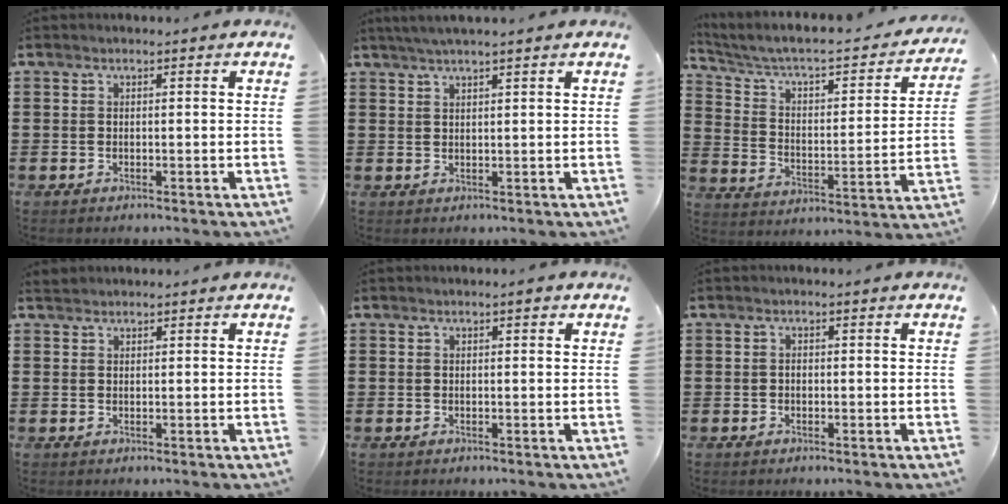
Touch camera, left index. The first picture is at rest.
{"total": 2.1, "force": [1.7, -0.3, 1.1], "torque": [-0.023, 0.002, 0.033]}
{"total": 4.8, "force": [3.7, 1.4, 2.8], "torque": [-0.073, -0.034, 0.053]}
{"total": 1.1, "force": [1.0, 0.3, 0.2], "torque": [-0.006, 0.001, 0.021]}
{"total": 1.0, "force": [0.4, 0.2, 0.8], "torque": [-0.008, 0.000, 0.005]}
{"total": 0.6, "force": [-0.2, 0.5, 0.4], "torque": [-0.010, 0.001, -0.003]}